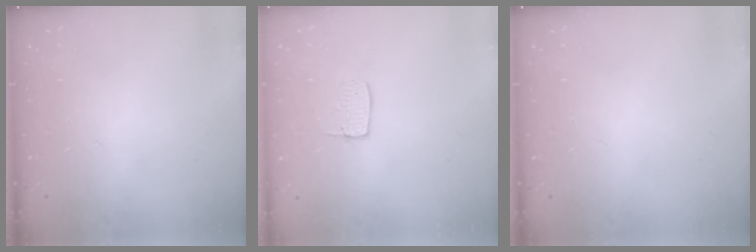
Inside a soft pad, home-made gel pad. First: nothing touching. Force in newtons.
{"total": 6.0, "press": 6.0, "slide": 0.4}
{"total": 0.0}